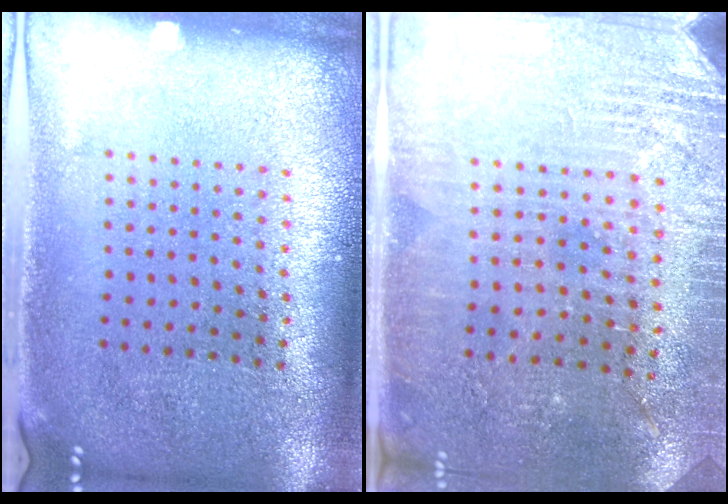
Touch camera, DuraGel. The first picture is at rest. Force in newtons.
{"total": 2.8, "press": 2.8, "slide": 0.5}